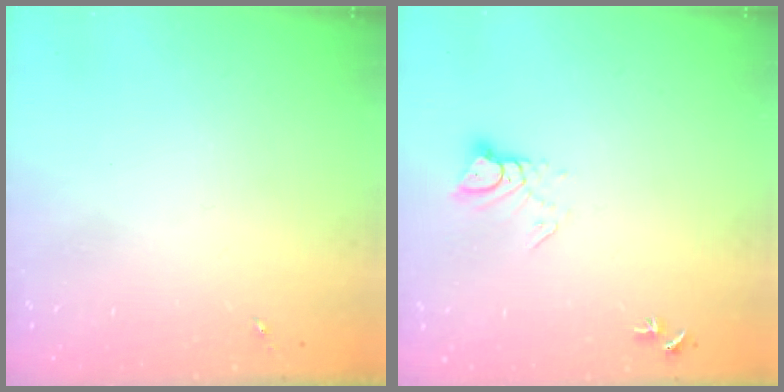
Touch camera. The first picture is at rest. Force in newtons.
{"total": 5.1, "press": 5.1, "slide": 0.3}